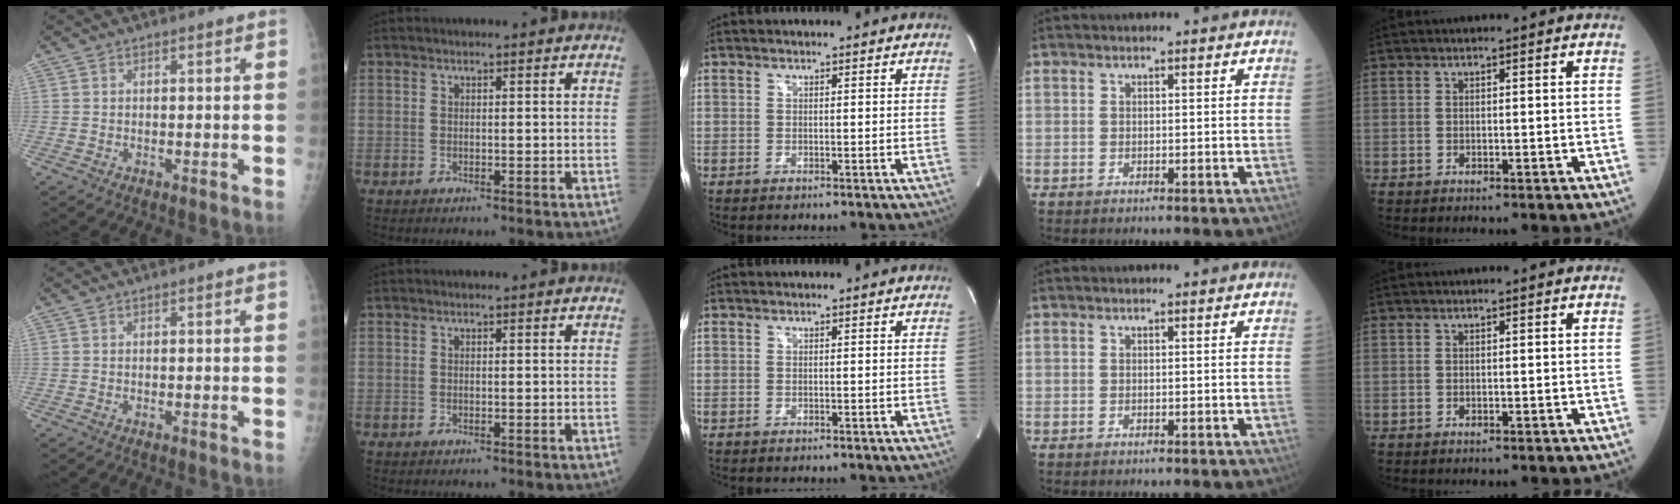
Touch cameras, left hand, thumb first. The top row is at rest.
{}